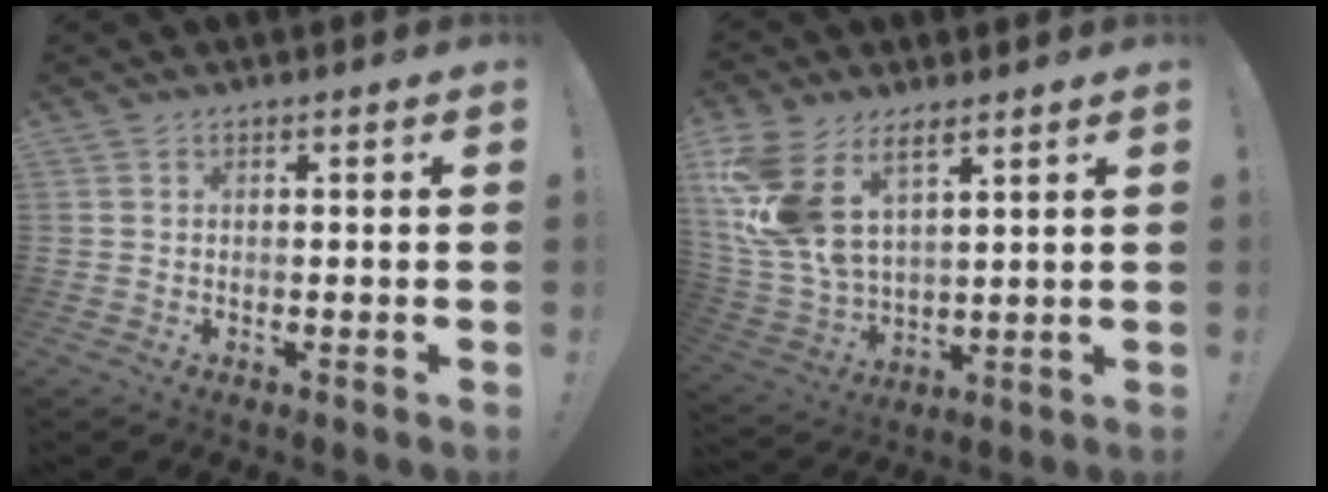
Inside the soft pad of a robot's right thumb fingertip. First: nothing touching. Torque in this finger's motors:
{"motor_torque": [2.33, 2.68, 0.85, 0.28, 0.47]}